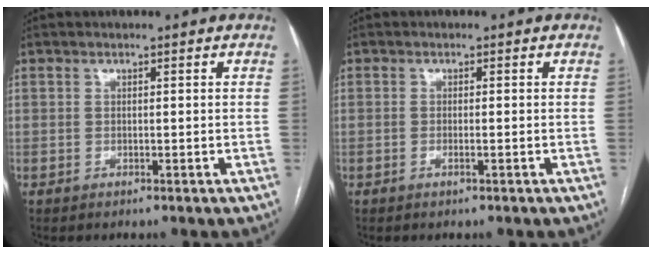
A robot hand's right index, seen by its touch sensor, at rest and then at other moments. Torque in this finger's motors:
{"motor_torque": [-0.38, 0.25, -0.02, 0.00]}